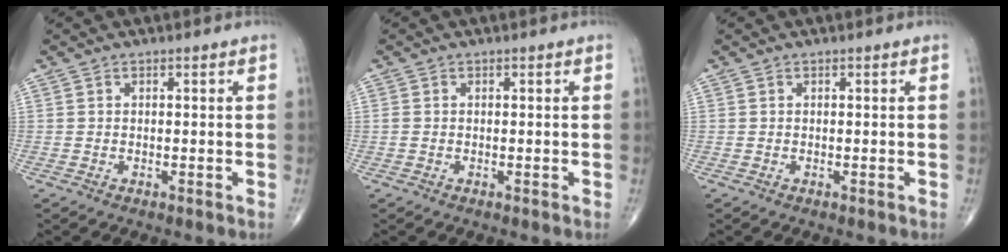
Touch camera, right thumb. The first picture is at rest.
{"total": 0.6, "force": [-0.1, 0.5, 0.4], "torque": [-0.012, 0.002, 0.001]}
{"total": 0.0}